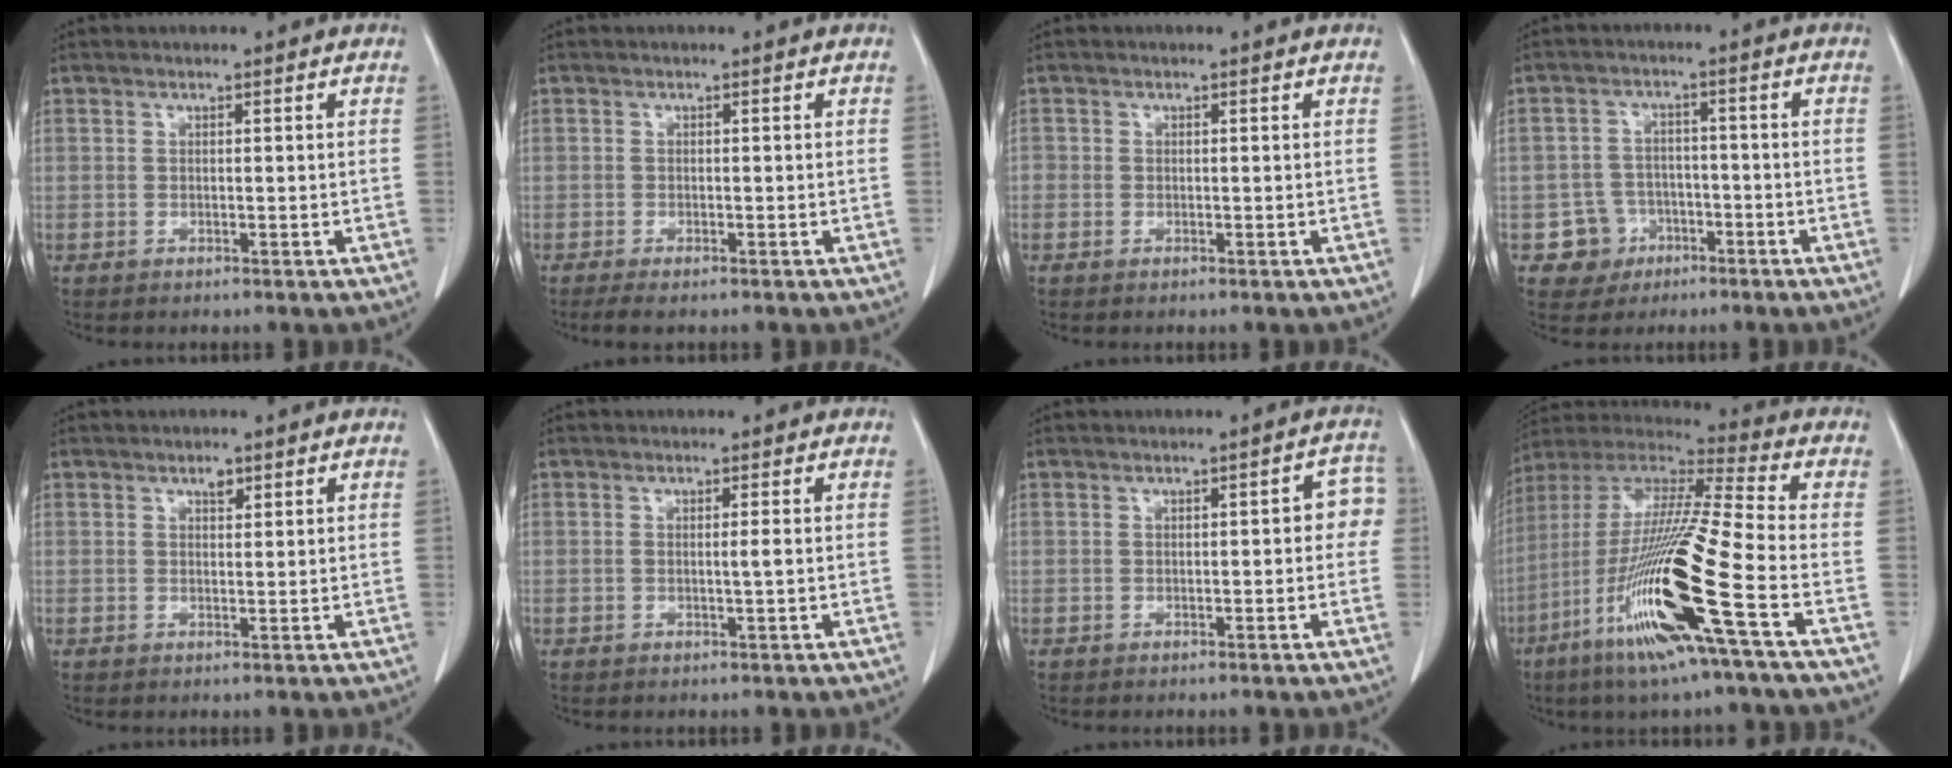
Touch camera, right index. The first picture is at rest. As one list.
[{"total": 2.7, "force": [-2.1, 0.6, 1.6], "torque": [-0.028, -0.008, -0.031]}, {"total": 0.7, "force": [-0.2, 0.7, 0.2], "torque": [0.004, 0.003, -0.006]}, {"total": 5.3, "force": [-2.5, 4.7, 0.2], "torque": [0.005, 0.015, -0.037]}, {"total": 1.4, "force": [0.9, 0.7, 0.8], "torque": [-0.013, -0.001, 0.013]}, {"total": 1.1, "force": [-0.1, -0.2, 1.1], "torque": [-0.019, -0.001, -0.003]}, {"total": 3.8, "force": [0.0, 1.7, 3.5], "torque": [-0.026, 0.022, -0.004]}, {"total": 21.4, "force": [-8.3, -0.4, 19.7], "torque": [-0.422, -0.041, -0.167]}]